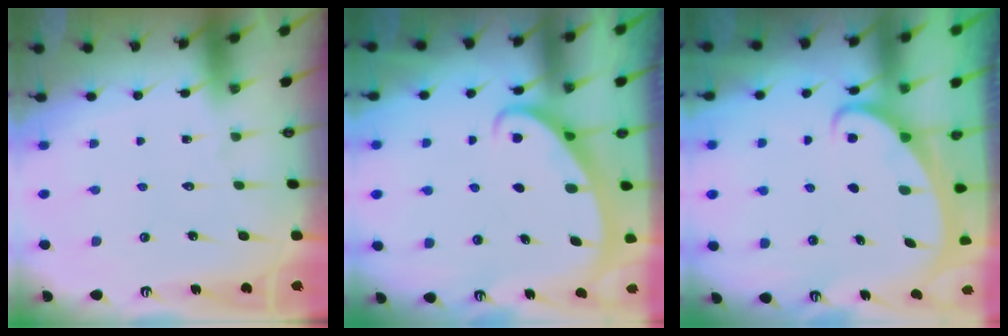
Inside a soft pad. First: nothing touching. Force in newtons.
{"total": 2.6, "press": 2.6, "slide": 0.4}
{"total": 2.1, "press": 2.1, "slide": 0.3}